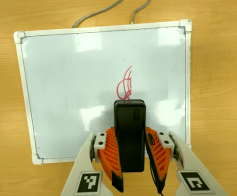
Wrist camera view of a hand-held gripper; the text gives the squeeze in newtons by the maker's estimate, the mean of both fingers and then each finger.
{"total": 7.0, "left": 5.5, "right": 8.4}